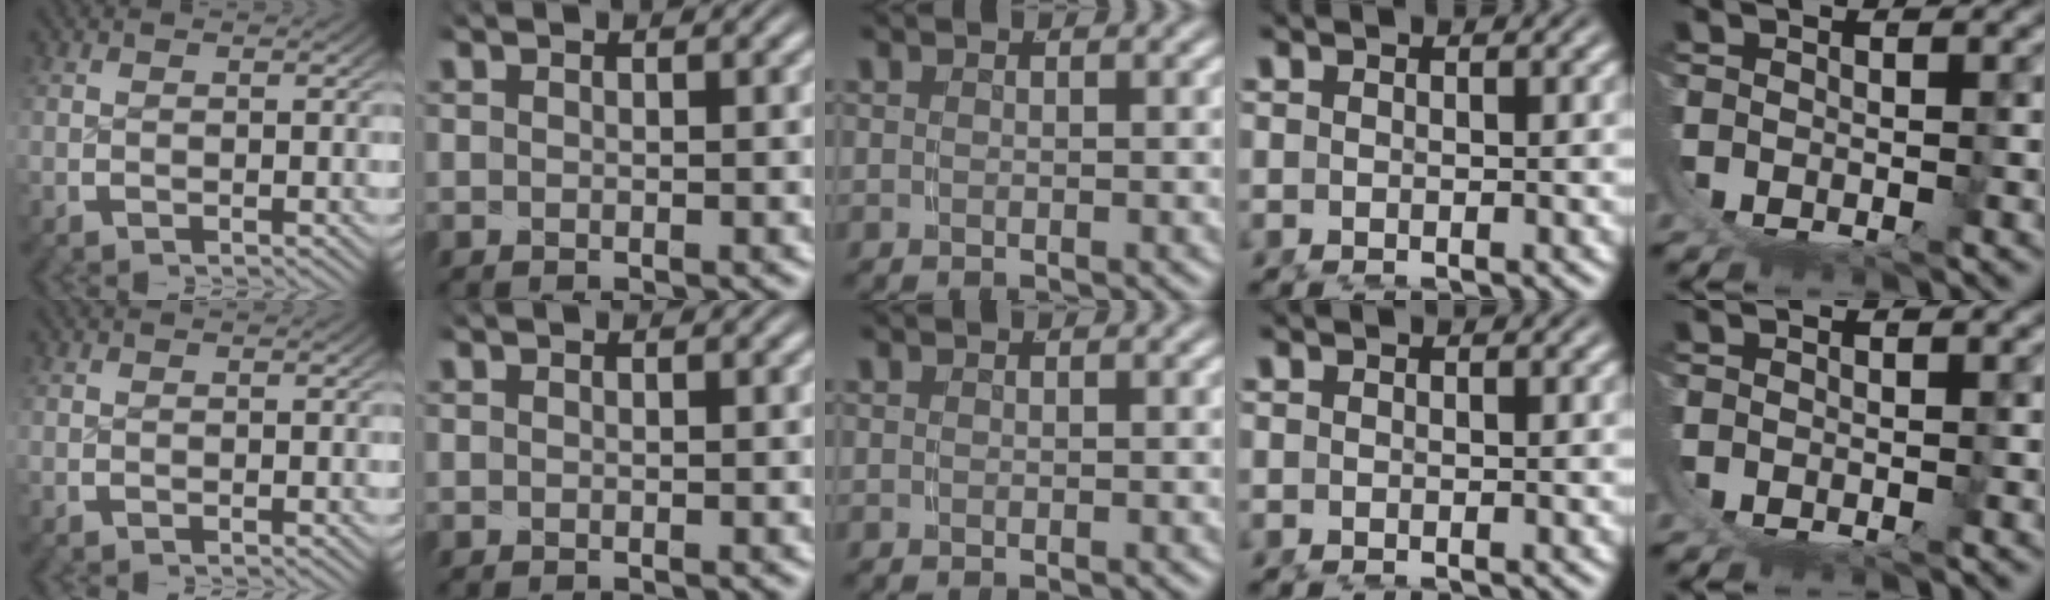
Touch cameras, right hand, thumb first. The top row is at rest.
{}